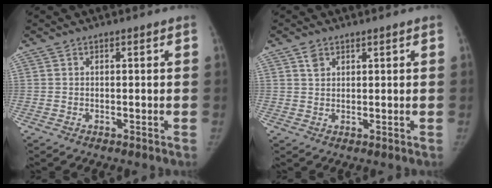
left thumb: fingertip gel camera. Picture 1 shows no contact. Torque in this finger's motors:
{"motor_torque": [0.49, 0.26, 0.09, -0.43, 0.05]}